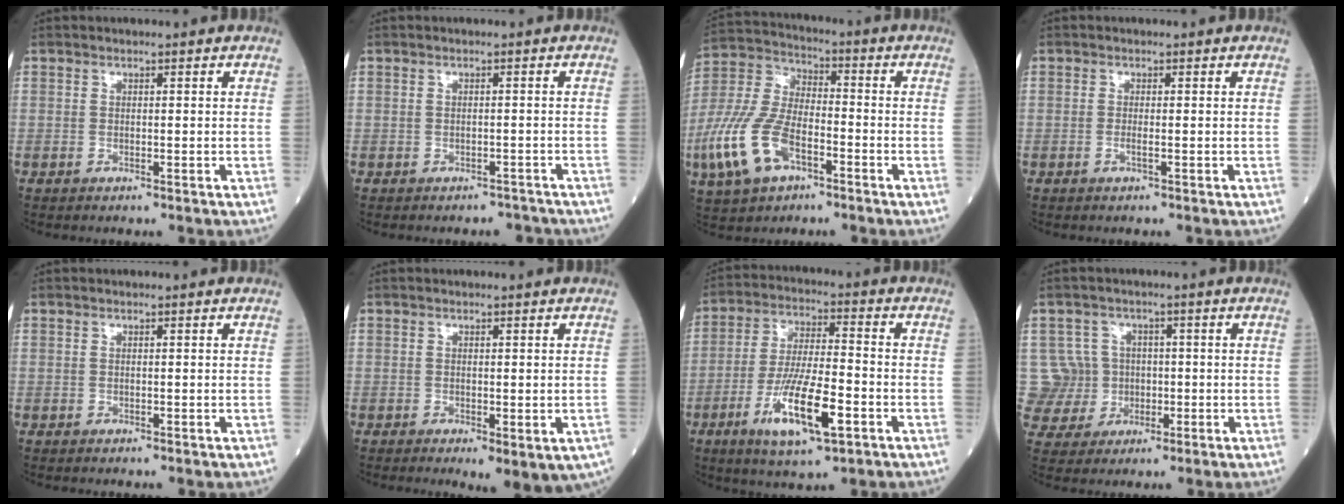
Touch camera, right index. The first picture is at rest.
{"total": 2.7, "force": [-2.5, 0.9, -0.2], "torque": [0.013, 0.003, -0.031]}
{"total": 13.9, "force": [-5.7, 6.8, 10.6], "torque": [-0.254, 0.003, -0.108]}
{"total": 1.0, "force": [-0.4, 0.0, 0.9], "torque": [-0.022, -0.002, -0.007]}
{"total": 0.0}
{"total": 6.5, "force": [-3.3, 1.9, 5.3], "torque": [-0.053, -0.016, -0.046]}
{"total": 12.7, "force": [-5.2, 2.5, 11.4], "torque": [-0.219, -0.015, -0.090]}
{"total": 6.9, "force": [0.2, 6.9, -0.1], "torque": [0.005, 0.021, 0.011]}